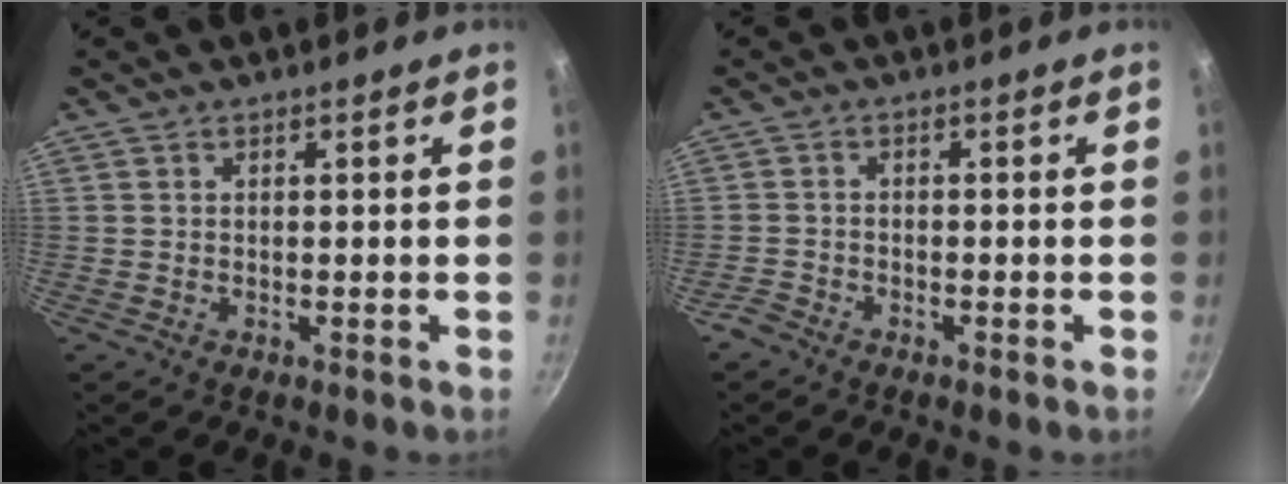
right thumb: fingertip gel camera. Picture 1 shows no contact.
{"total": 2.1, "force": [-1.8, 0.9, 0.6], "torque": [-0.024, 0.017, -0.037]}